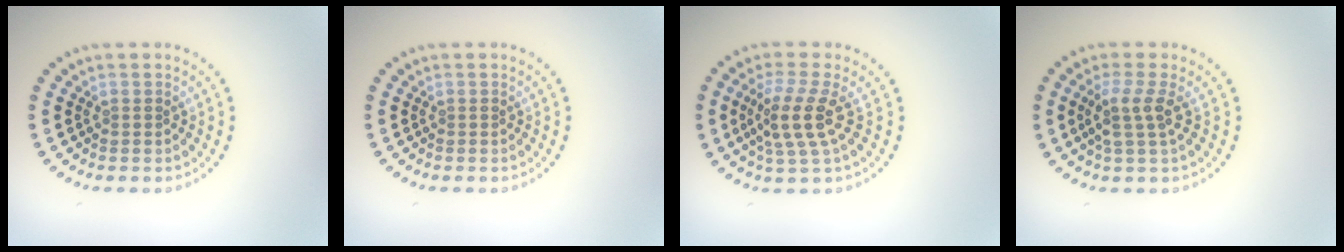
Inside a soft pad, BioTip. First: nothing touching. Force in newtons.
{"total": 0.0}
{"total": 3.7, "press": 3.2, "slide": 2.0}
{"total": 2.6, "press": 2.0, "slide": 1.7}